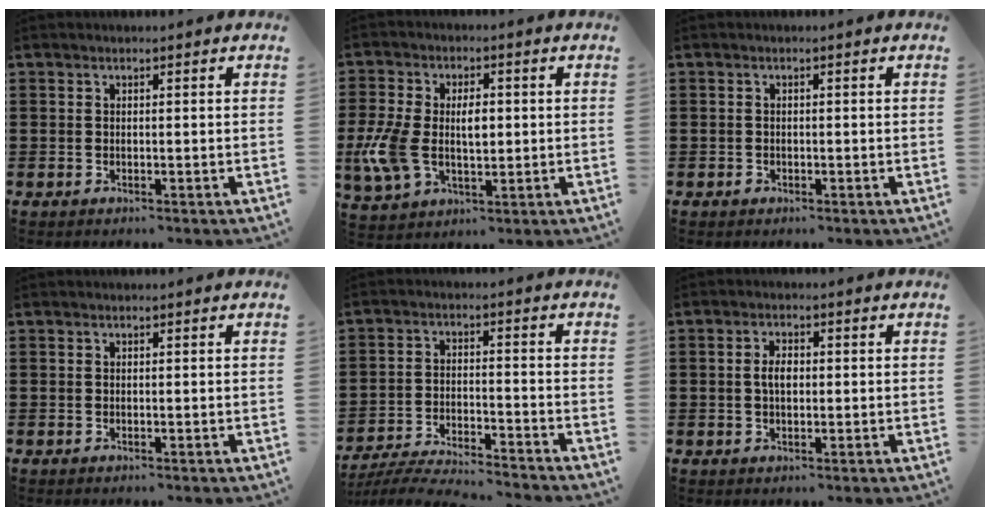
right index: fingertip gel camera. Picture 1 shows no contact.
{"total": 8.3, "force": [-0.2, 5.2, 6.5], "torque": [-0.158, 0.004, -0.007]}
{"total": 0.7, "force": [-0.4, 0.5, 0.1], "torque": [-0.003, 0.003, -0.010]}
{"total": 0.0}
{"total": 5.5, "force": [-5.4, 0.0, 1.2], "torque": [-0.031, -0.003, -0.110]}
{"total": 2.8, "force": [0.0, 1.4, 2.4], "torque": [-0.047, 0.006, -0.001]}